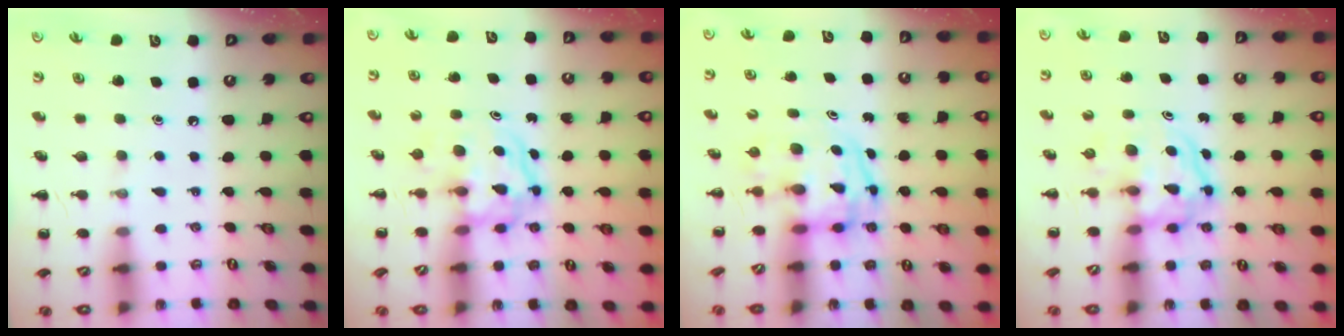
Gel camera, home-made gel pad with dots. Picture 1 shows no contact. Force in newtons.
{"total": 3.9, "press": 3.9, "slide": 0.5}
{"total": 3.8, "press": 3.7, "slide": 0.6}
{"total": 3.9, "press": 3.9, "slide": 0.4}